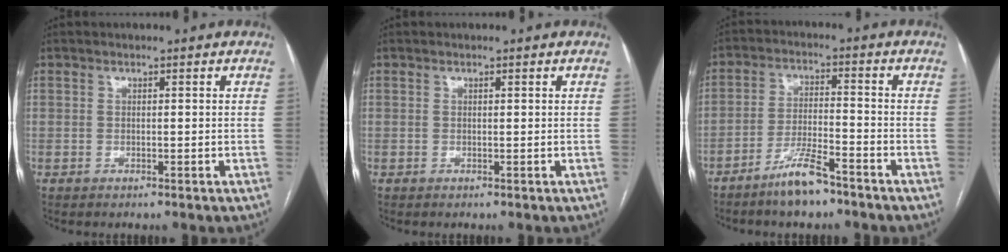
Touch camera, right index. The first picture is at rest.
{"total": 0.0}
{"total": 7.1, "force": [-5.4, 1.0, 4.5], "torque": [-0.092, -0.007, -0.101]}